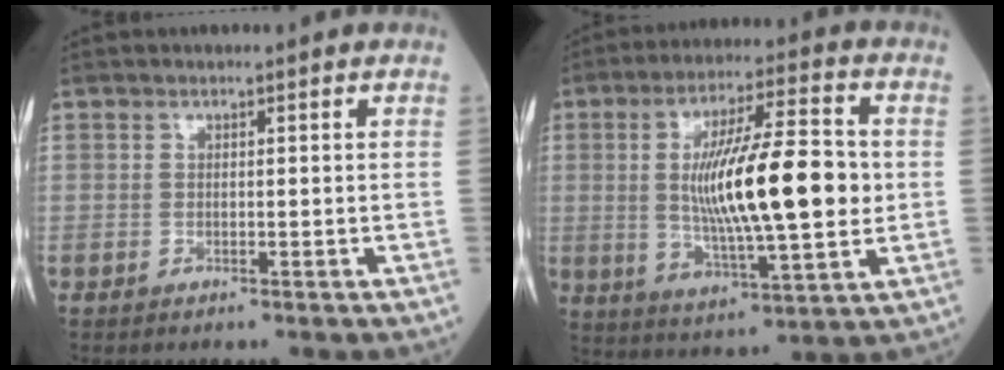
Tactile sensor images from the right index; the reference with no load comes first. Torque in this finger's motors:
{"motor_torque": [2.14, 0.00, 0.98, 0.21]}